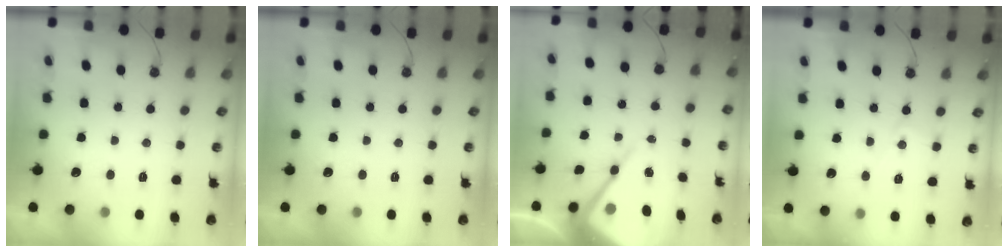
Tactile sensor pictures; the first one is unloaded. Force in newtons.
{"total": 0.0}
{"total": 12.4, "press": 12.3, "slide": 1.2}
{"total": 5.2, "press": 5.2, "slide": 0.4}